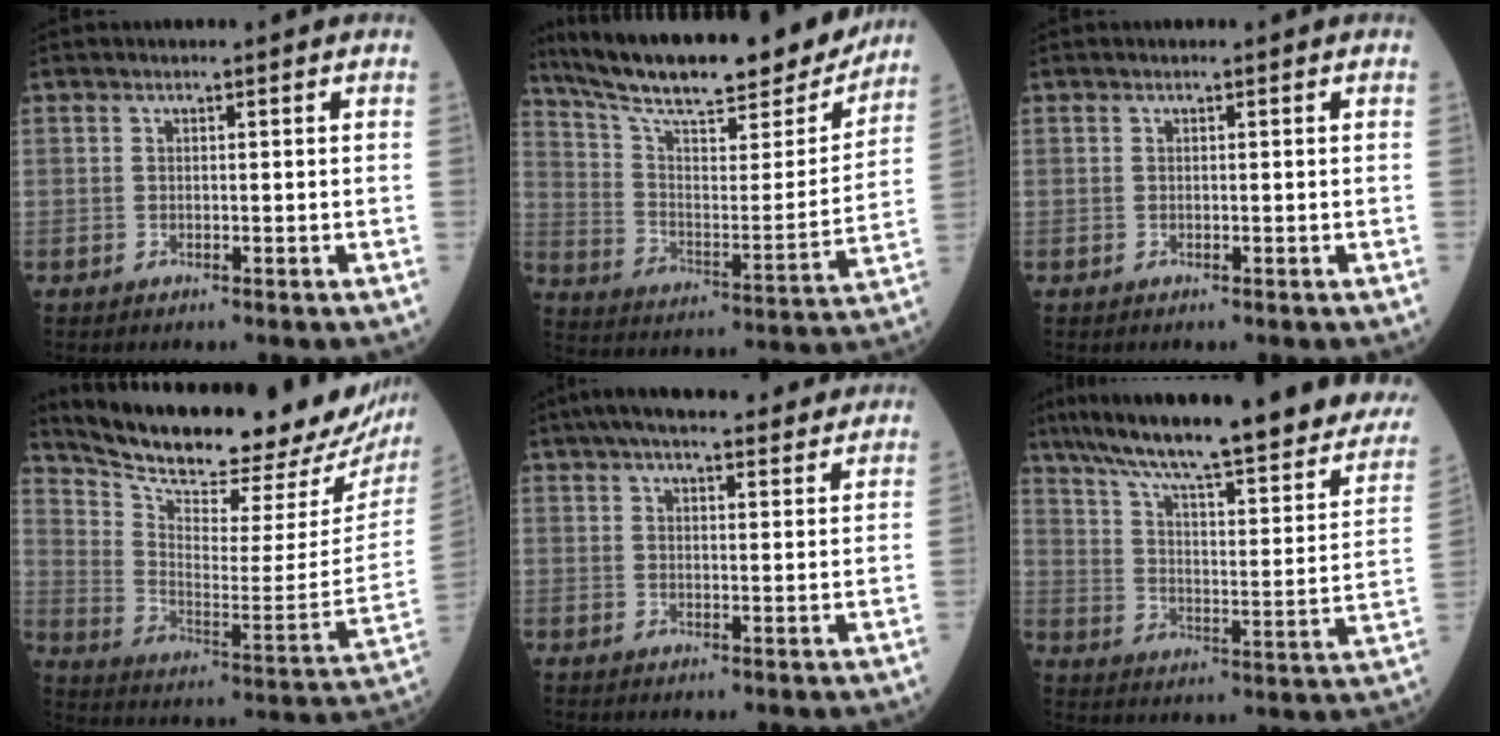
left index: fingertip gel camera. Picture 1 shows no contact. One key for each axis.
{"total": 25.6, "fx": 22.0, "fy": 4.4, "fz": 12.2, "tx": -0.202, "ty": -0.018, "tz": 0.321}
{"total": 0.0}
{"total": 26.6, "fx": 24.3, "fy": 3.8, "fz": 10.0, "tx": -0.173, "ty": -0.086, "tz": 0.336}
{"total": 16.1, "fx": 13.8, "fy": 3.4, "fz": 7.7, "tx": -0.116, "ty": 0.040, "tz": 0.188}
{"total": 33.8, "fx": 26.6, "fy": 5.5, "fz": 20.0, "tx": -0.277, "ty": -0.039, "tz": 0.352}